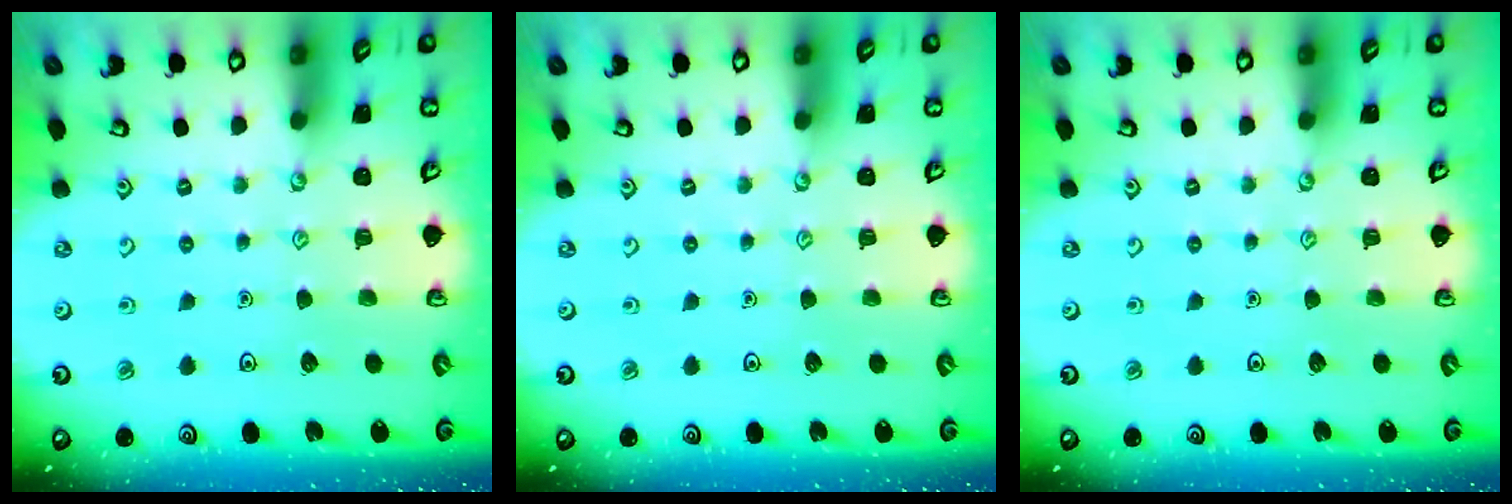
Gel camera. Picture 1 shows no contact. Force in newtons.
{"total": 0.0}
{"total": 0.0}